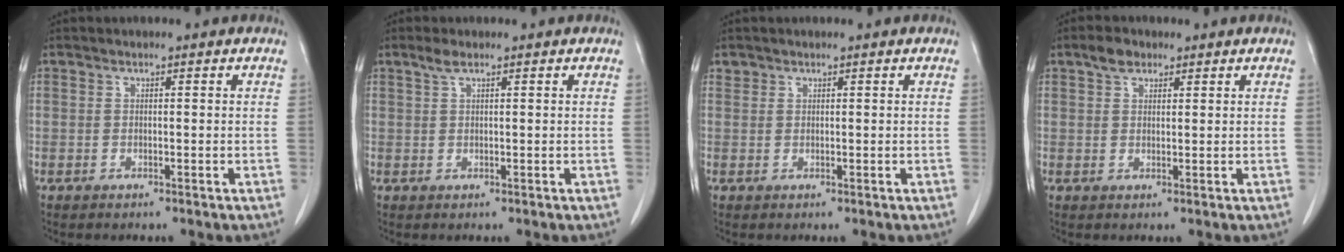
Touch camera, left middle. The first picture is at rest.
{"total": 1.6, "force": [1.1, 0.3, 1.1], "torque": [-0.028, 0.007, 0.024]}
{"total": 0.8, "force": [0.6, 0.5, -0.1], "torque": [0.003, 0.005, 0.011]}
{"total": 2.7, "force": [1.8, 1.6, 1.2], "torque": [-0.026, 0.007, 0.032]}